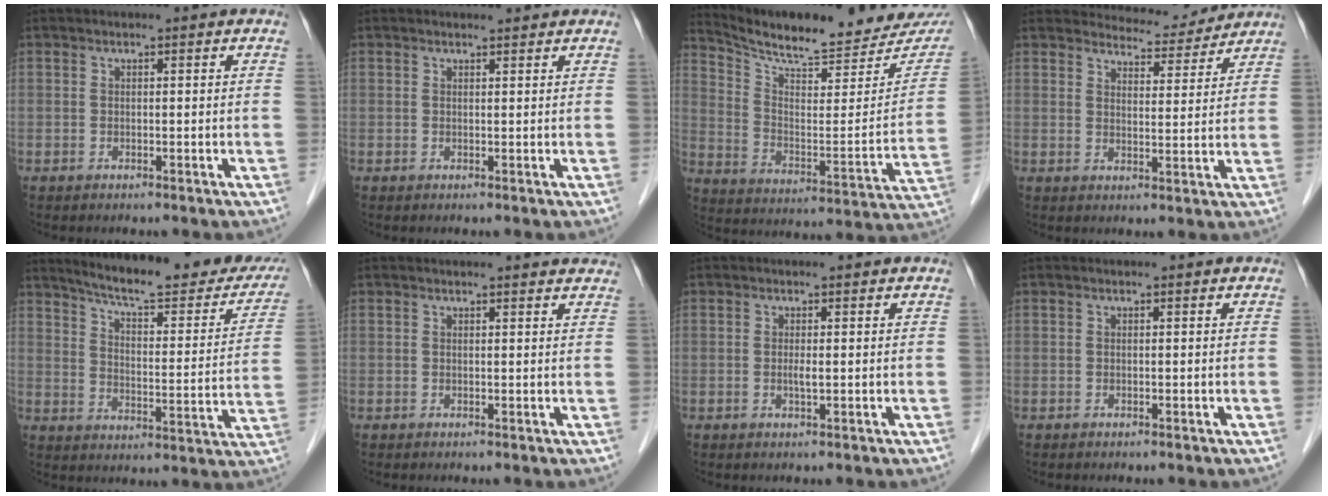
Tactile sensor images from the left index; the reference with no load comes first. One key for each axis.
{"total": 1.2, "fx": 1.2, "fy": 0.2, "fz": 0.0, "tx": -0.012, "ty": 0.003, "tz": 0.018}
{"total": 21.9, "fx": 20.4, "fy": 3.8, "fz": 7.0, "tx": -0.112, "ty": -0.060, "tz": 0.282}
{"total": 7.5, "fx": 7.3, "fy": 1.5, "fz": 0.0, "tx": 0.001, "ty": 0.001, "tz": 0.094}
{"total": 23.8, "fx": 20.7, "fy": 3.8, "fz": 11.0, "tx": -0.146, "ty": -0.048, "tz": 0.260}
{"total": 5.4, "fx": 5.3, "fy": 0.8, "fz": 1.0, "tx": -0.003, "ty": 0.003, "tz": 0.040}
{"total": 1.0, "fx": 0.0, "fy": 0.1, "fz": 1.0, "tx": -0.023, "ty": -0.002, "tz": 0.001}
{"total": 0.0}